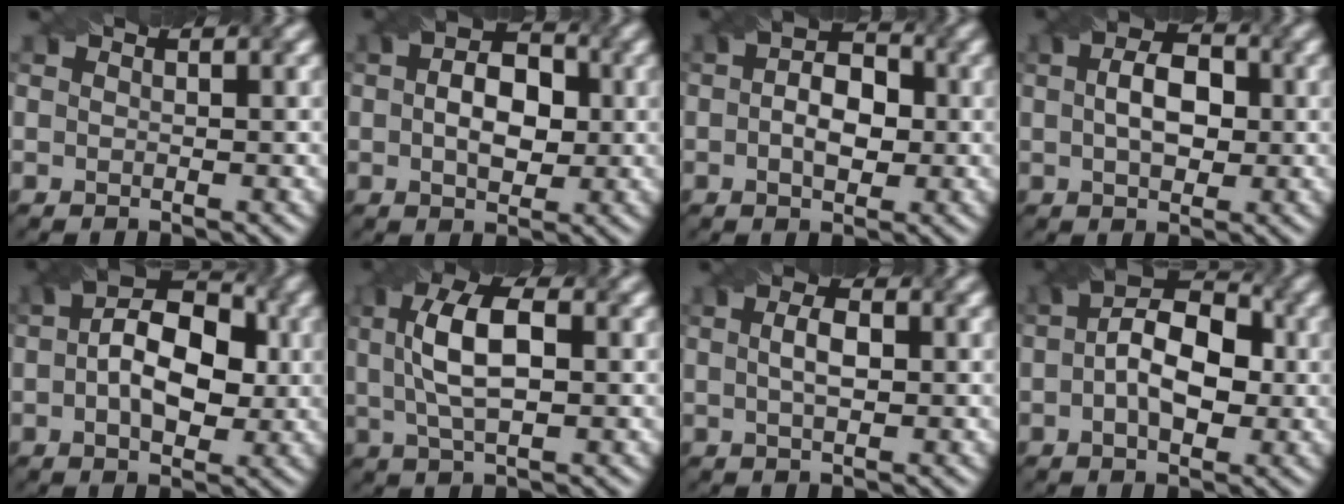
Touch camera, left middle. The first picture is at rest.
{"total": 4.7, "force": [-0.3, 3.3, 3.4], "torque": [-0.043, 0.010, 0.005]}
{"total": 4.0, "force": [-0.7, 2.7, 2.9], "torque": [-0.035, 0.007, -0.002]}
{"total": 4.0, "force": [-0.2, 2.7, 2.9], "torque": [-0.039, 0.011, 0.005]}
{"total": 7.3, "force": [-0.2, 4.6, 5.7], "torque": [-0.070, 0.018, 0.002]}
{"total": 5.5, "force": [0.3, 2.5, 4.9], "torque": [-0.091, 0.015, 0.017]}
{"total": 1.6, "force": [-0.5, 0.8, 1.3], "torque": [-0.021, 0.006, 0.006]}
{"total": 6.3, "force": [-0.4, 3.9, 5.0], "torque": [-0.064, 0.018, -0.001]}